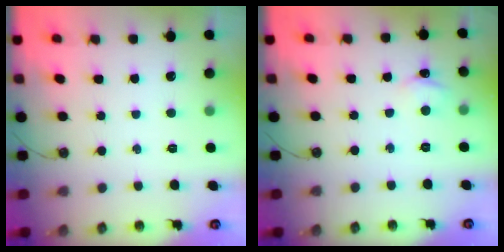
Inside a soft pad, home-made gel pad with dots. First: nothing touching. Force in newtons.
{"total": 4.0, "press": 4.0, "slide": 0.5}